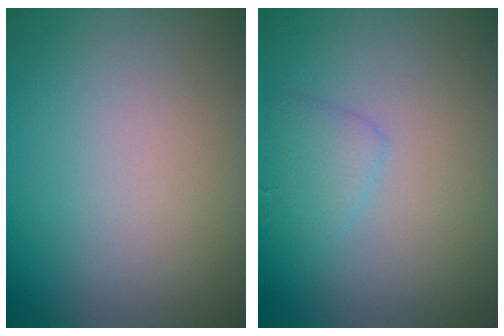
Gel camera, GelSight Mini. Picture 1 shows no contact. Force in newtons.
{"total": 1.8, "press": 1.8, "slide": 0.1}